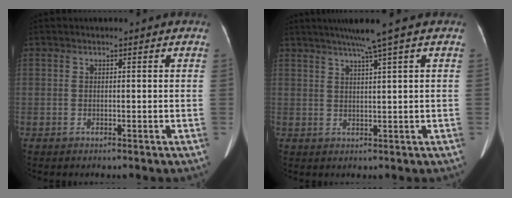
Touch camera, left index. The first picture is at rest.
{"total": 4.9, "force": [3.3, -1.4, 3.3], "torque": [-0.055, 0.009, 0.059]}